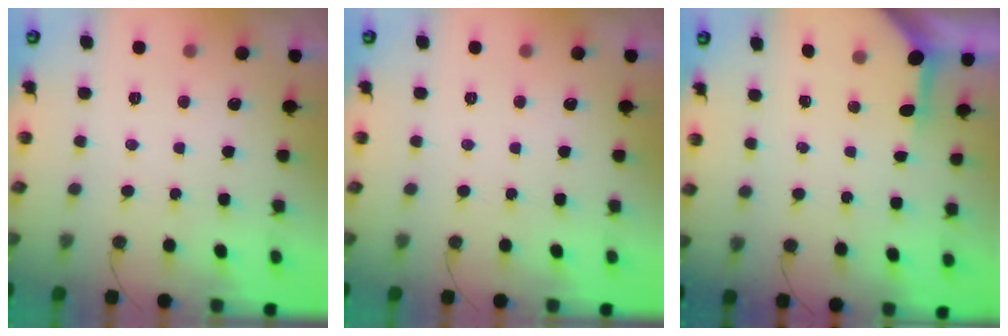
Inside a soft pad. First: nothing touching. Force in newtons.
{"total": 0.0}
{"total": 3.5, "press": 3.5, "slide": 0.5}